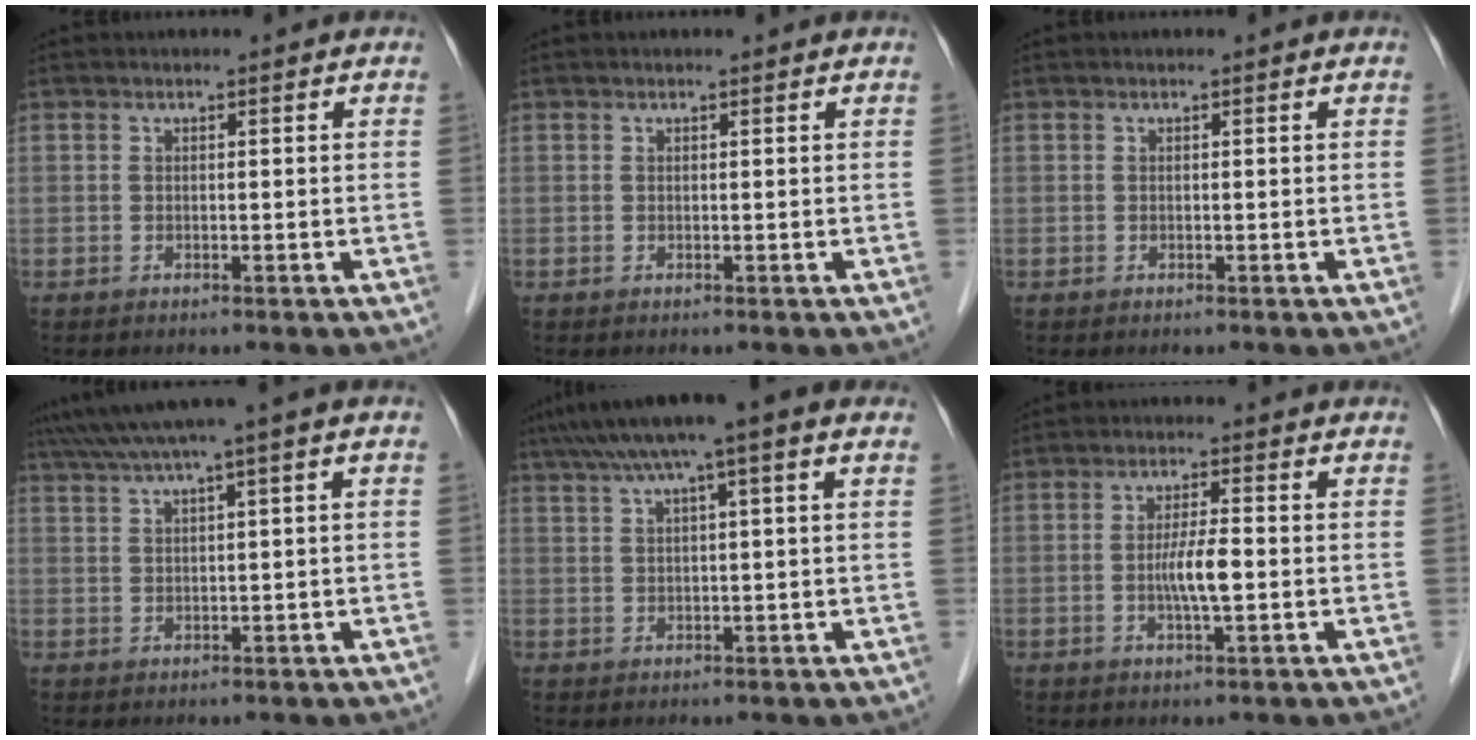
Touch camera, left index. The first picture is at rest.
{"total": 0.0}
{"total": 0.0}
{"total": 5.8, "force": [3.7, -1.0, 4.4], "torque": [-0.084, 0.031, 0.067]}
{"total": 9.6, "force": [5.7, 0.2, 7.7], "torque": [-0.125, 0.043, 0.087]}
{"total": 4.4, "force": [-0.6, 0.5, 4.3], "torque": [-0.086, -0.004, -0.013]}